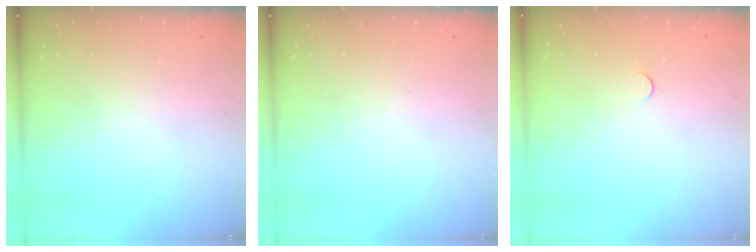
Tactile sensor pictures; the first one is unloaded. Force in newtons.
{"total": 0.0}
{"total": 3.0, "press": 3.0, "slide": 0.3}